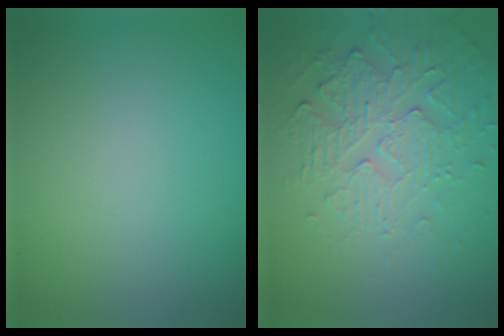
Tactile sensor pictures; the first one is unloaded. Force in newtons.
{"total": 6.0, "press": 3.7, "slide": 4.8}